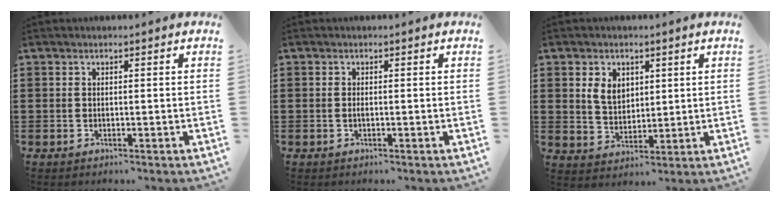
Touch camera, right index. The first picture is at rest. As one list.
[{"total": 0.5, "force": [-0.2, 0.1, 0.5], "torque": [-0.009, -0.003, -0.002]}, {"total": 4.7, "force": [1.6, 3.5, 2.7], "torque": [-0.058, 0.009, 0.027]}]